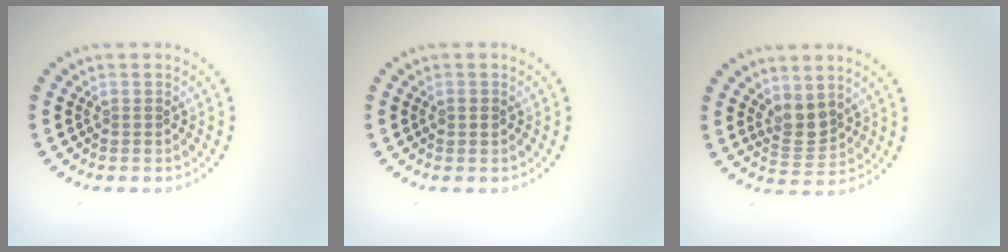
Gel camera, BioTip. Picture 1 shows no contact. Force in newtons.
{"total": 1.0, "press": 1.0, "slide": 0.3}
{"total": 2.6, "press": 2.1, "slide": 1.4}